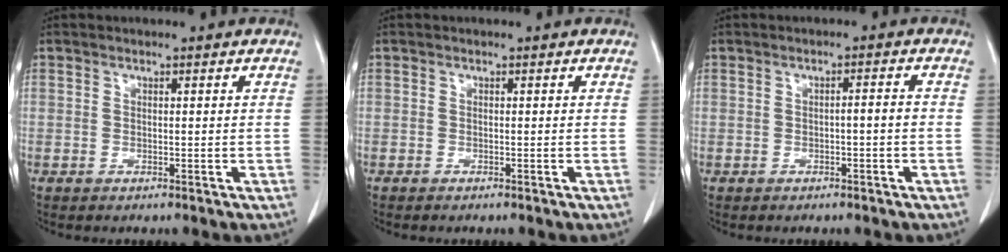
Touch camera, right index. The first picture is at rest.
{"total": 0.0}
{"total": 1.5, "force": [-0.5, 0.2, 1.5], "torque": [-0.021, 0.003, -0.007]}